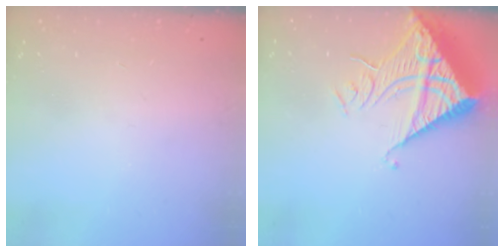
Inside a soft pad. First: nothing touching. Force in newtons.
{"total": 16.2, "press": 16.1, "slide": 2.1}